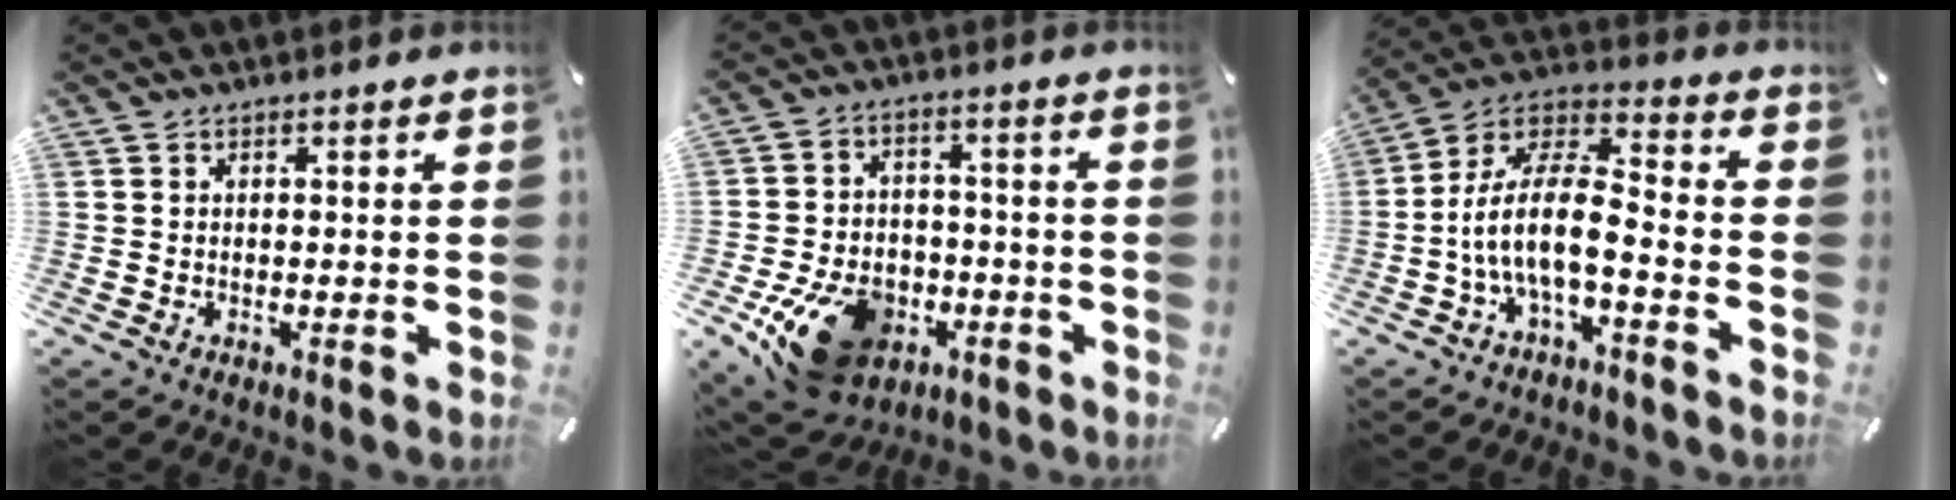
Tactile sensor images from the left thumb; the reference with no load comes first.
{"total": 15.0, "force": [-6.9, 10.5, 8.1], "torque": [-0.151, 0.046, -0.110]}
{"total": 12.6, "force": [-4.4, 5.1, 10.6], "torque": [-0.218, 0.002, -0.080]}